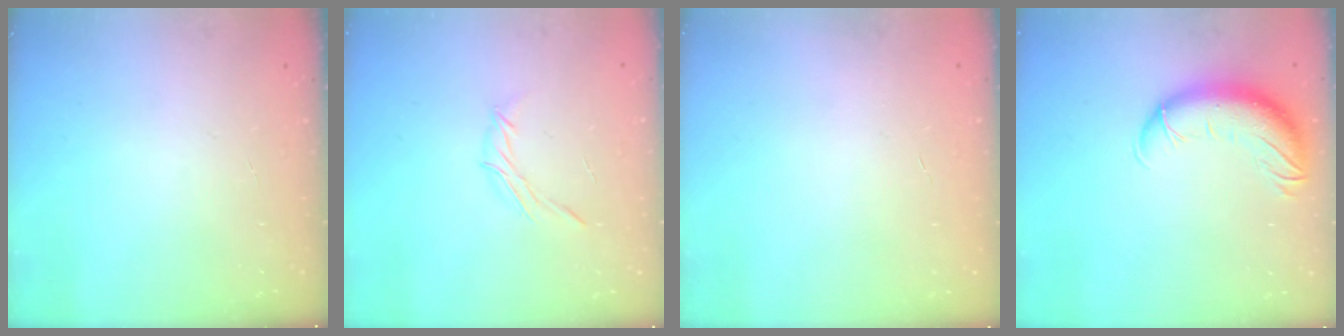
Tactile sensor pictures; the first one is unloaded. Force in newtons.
{"total": 4.5, "press": 4.3, "slide": 1.1}
{"total": 0.0}
{"total": 12.2, "press": 11.8, "slide": 2.8}